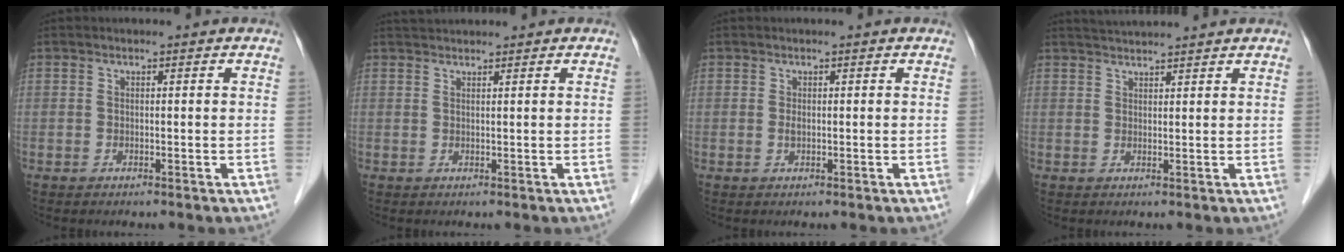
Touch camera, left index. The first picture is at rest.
{"total": 2.9, "force": [2.8, -0.2, 0.9], "torque": [-0.012, 0.024, 0.050]}
{"total": 0.6, "force": [0.1, 0.2, 0.5], "torque": [-0.013, -0.001, 0.001]}
{"total": 4.3, "force": [4.1, -0.8, 1.0], "torque": [-0.016, 0.026, 0.066]}